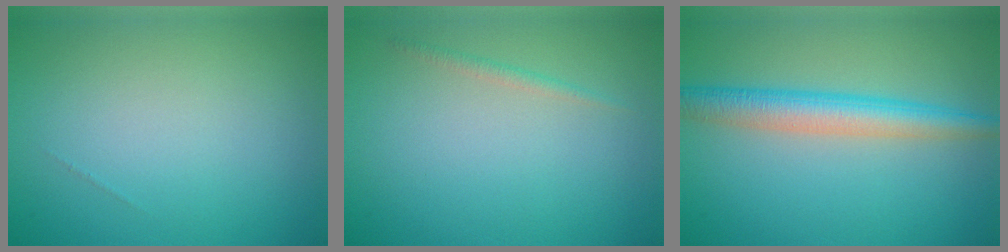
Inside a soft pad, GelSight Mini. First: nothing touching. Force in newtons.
{"total": 0.9, "press": 0.9, "slide": 0.1}
{"total": 4.8, "press": 4.8, "slide": 0.1}